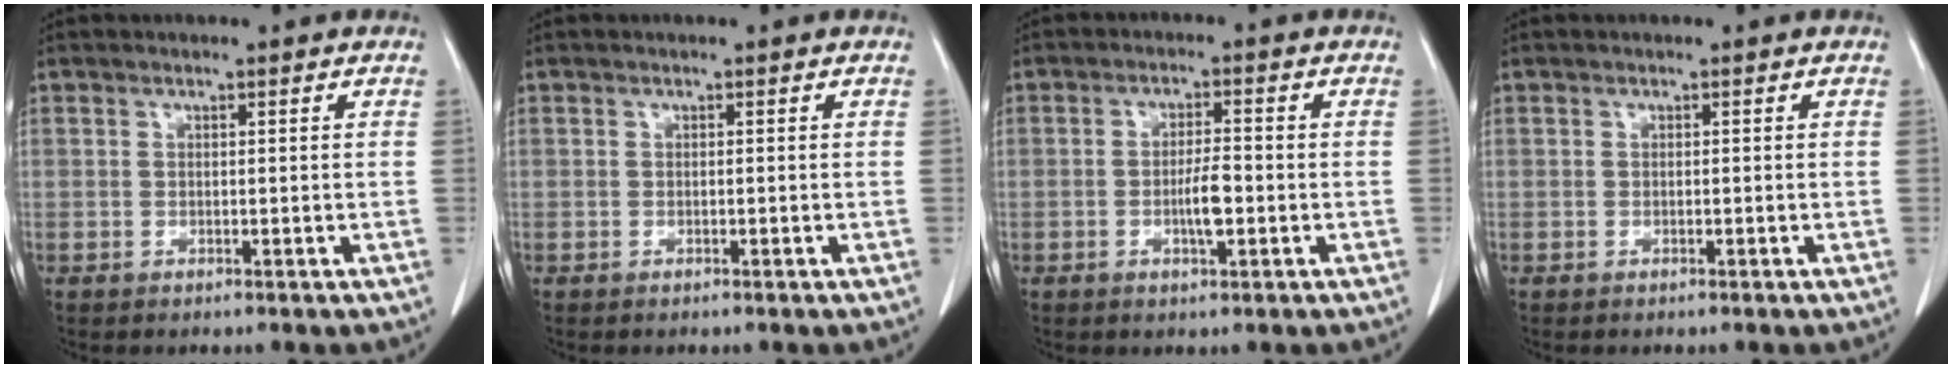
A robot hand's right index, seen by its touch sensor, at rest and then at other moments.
{"total": 0.0}
{"total": 4.2, "force": [-1.0, 0.8, 4.0], "torque": [-0.073, -0.002, -0.016]}
{"total": 0.0}